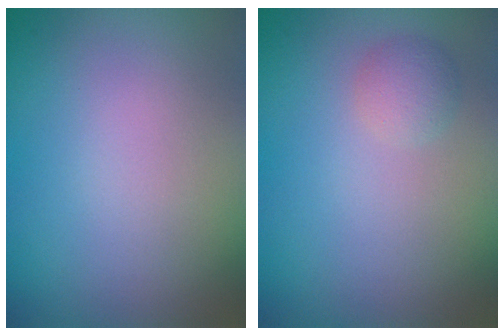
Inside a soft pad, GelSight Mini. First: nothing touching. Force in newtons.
{"total": 1.3, "press": 1.3, "slide": 0.1}